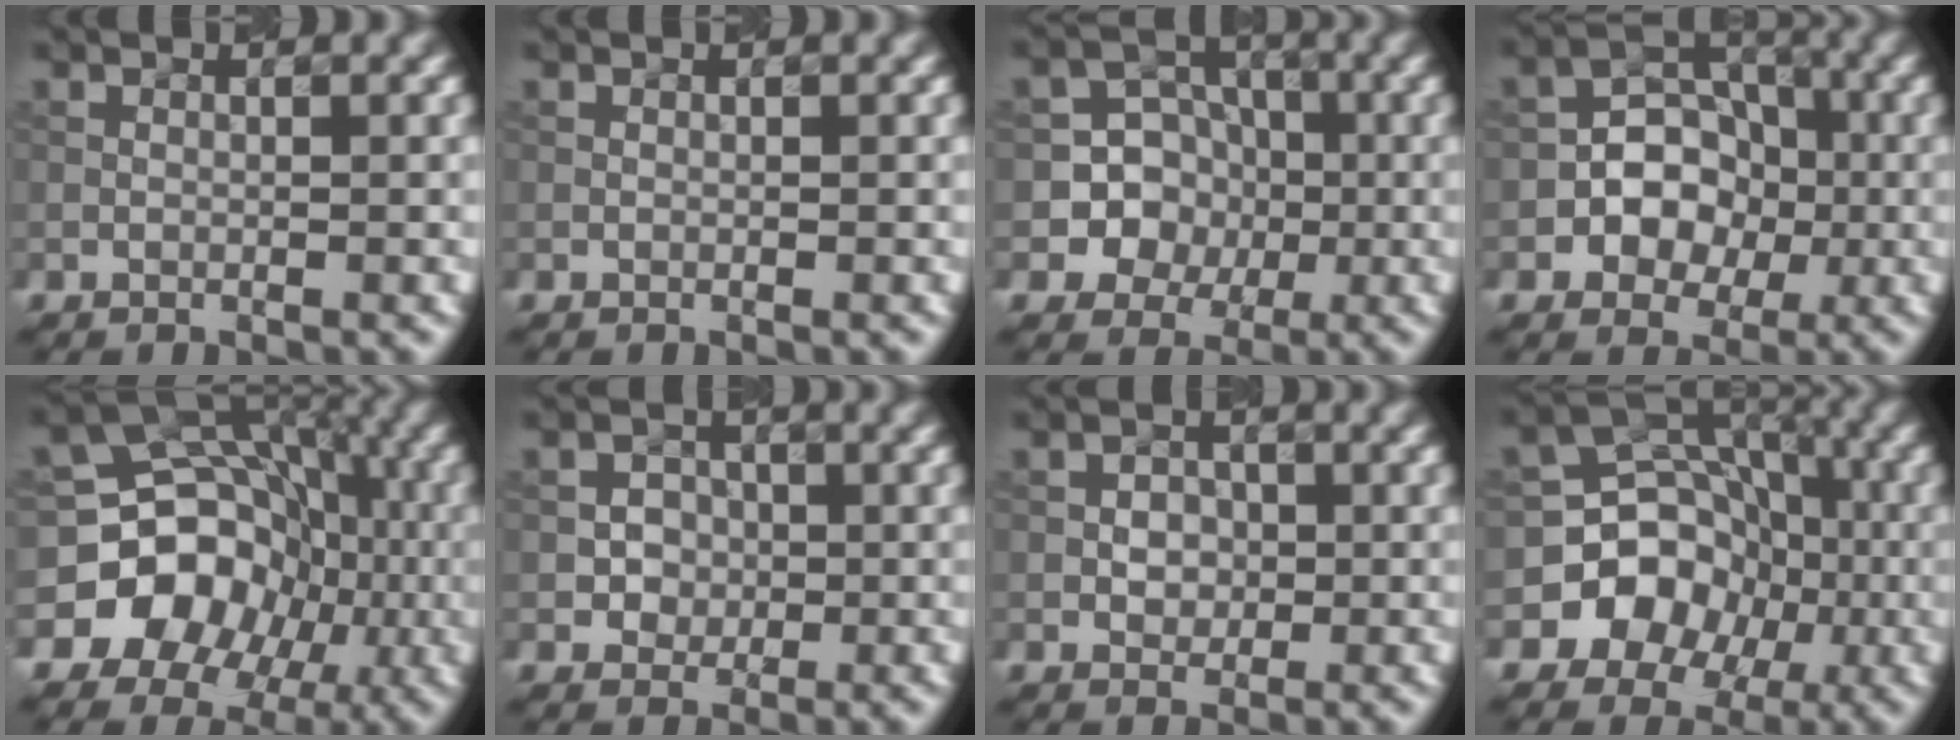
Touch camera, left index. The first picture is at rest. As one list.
[{"total": 0.0}, {"total": 7.2, "force": [-1.3, 6.9, 1.5], "torque": [-0.014, 0.024, -0.041]}, {"total": 4.7, "force": [-1.1, 3.9, 2.4], "torque": [-0.009, 0.006, -0.029]}, {"total": 12.2, "force": [-3.6, 10.6, 4.9], "torque": [-0.068, 0.000, -0.087]}, {"total": 2.0, "force": [-0.3, 1.9, 0.5], "torque": [0.006, -0.003, -0.008]}, {"total": 1.8, "force": [-0.1, 1.6, 0.9], "torque": [-0.014, 0.002, -0.003]}, {"total": 8.3, "force": [-2.6, 7.5, 2.4], "torque": [-0.021, 0.013, -0.071]}]